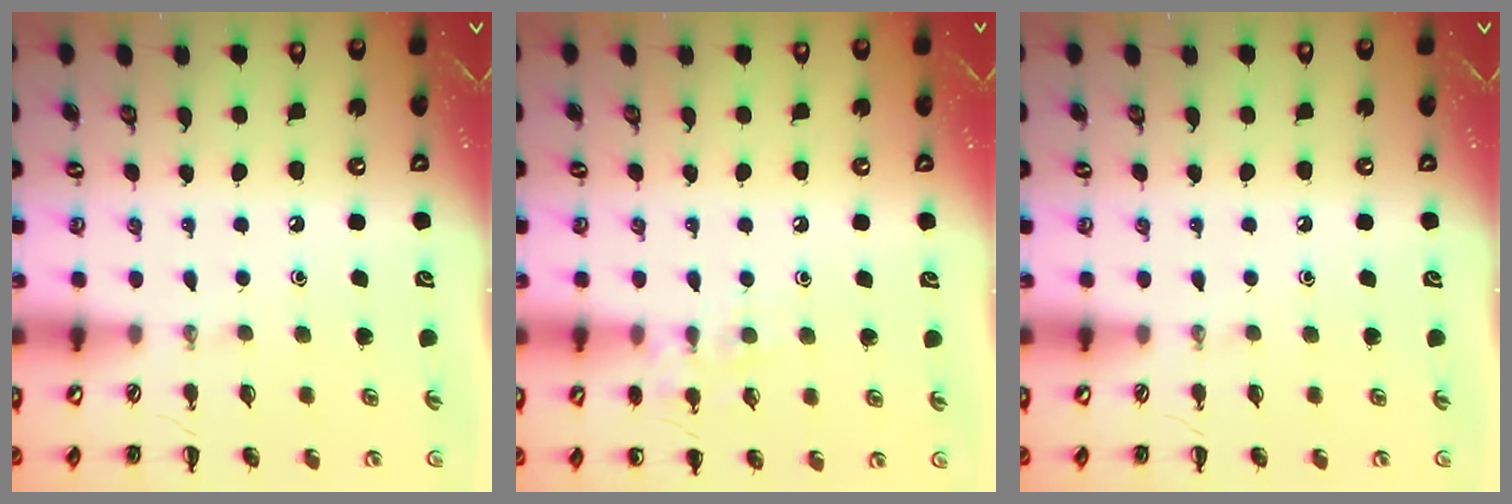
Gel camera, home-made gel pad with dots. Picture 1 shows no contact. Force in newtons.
{"total": 7.3, "press": 7.1, "slide": 1.5}
{"total": 0.0}